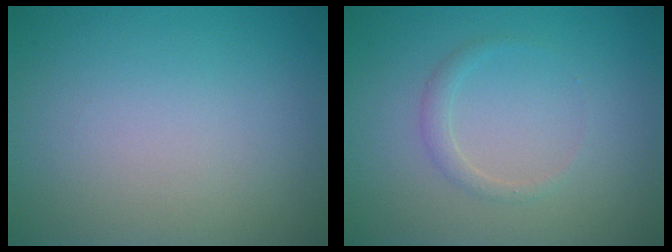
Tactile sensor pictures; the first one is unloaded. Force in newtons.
{"total": 1.1, "press": 1.1, "slide": 0.1}